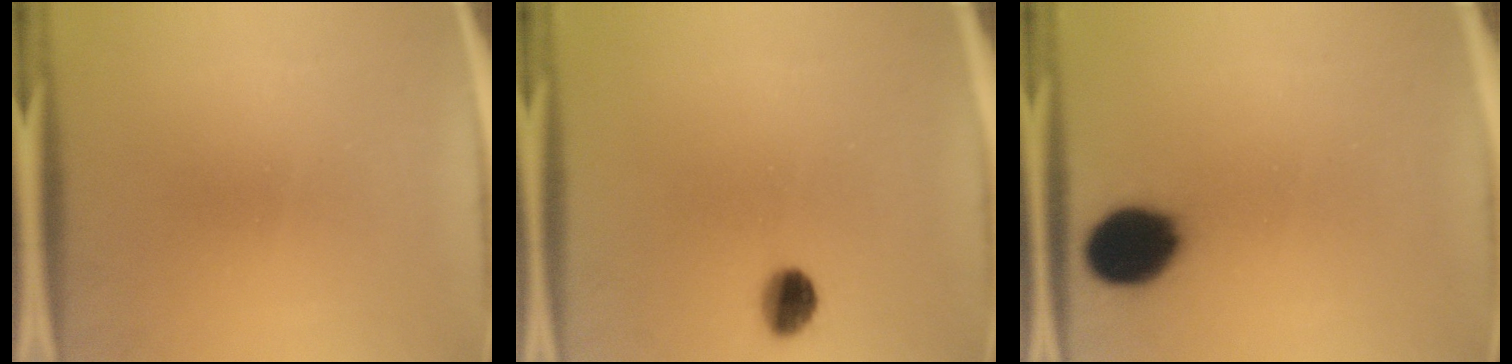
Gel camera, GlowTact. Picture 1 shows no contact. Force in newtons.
{"total": 5.1}
{"total": 11.8}